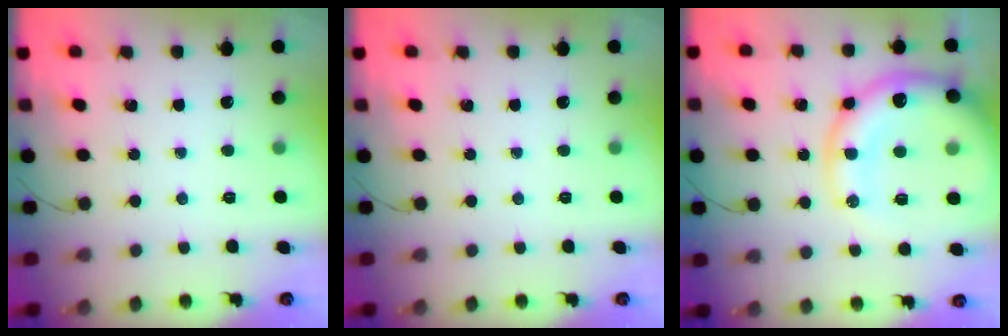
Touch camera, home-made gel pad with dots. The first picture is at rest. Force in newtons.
{"total": 0.0}
{"total": 21.6, "press": 21.1, "slide": 4.6}